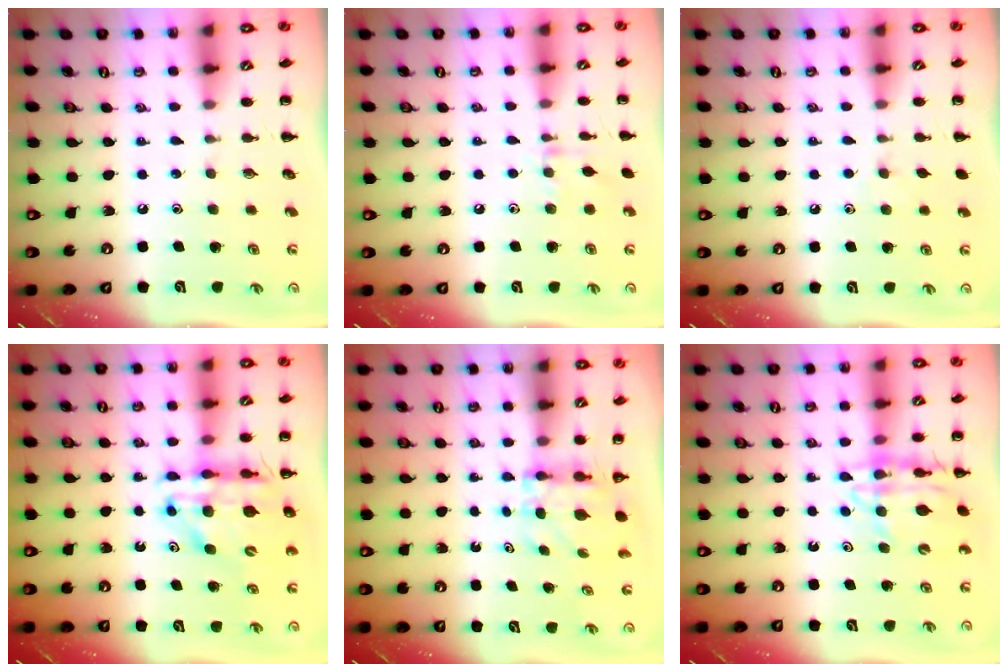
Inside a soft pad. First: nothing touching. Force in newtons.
{"total": 6.9, "press": 6.7, "slide": 1.9}
{"total": 3.8, "press": 3.6, "slide": 1.4}
{"total": 12.9, "press": 12.2, "slide": 3.9}
{"total": 6.0, "press": 5.9, "slide": 0.8}
{"total": 13.4, "press": 13.1, "slide": 2.9}